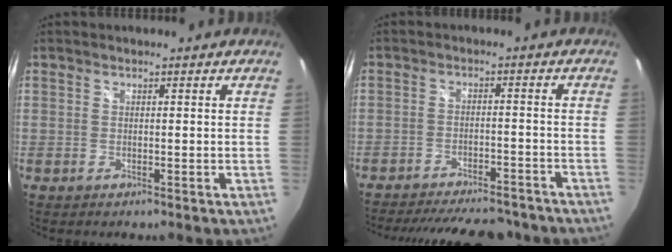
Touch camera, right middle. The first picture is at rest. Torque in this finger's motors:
{"motor_torque": [1.07, -1.07, 0.14, 0.04]}